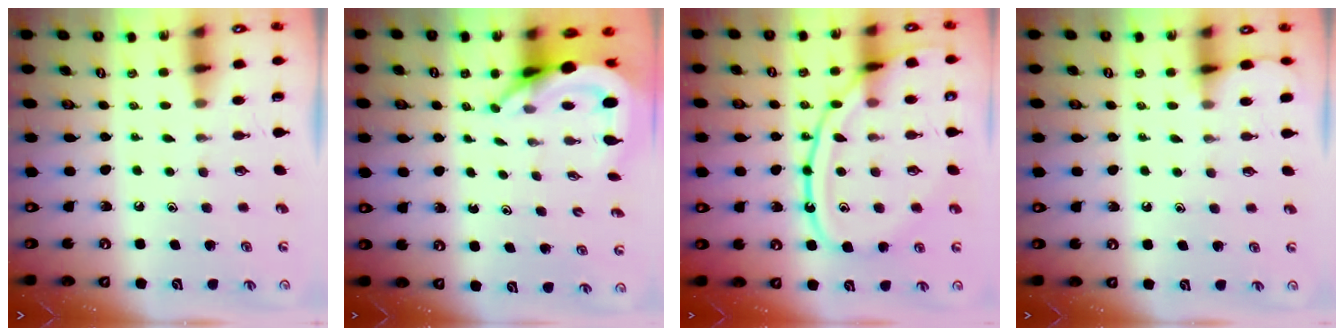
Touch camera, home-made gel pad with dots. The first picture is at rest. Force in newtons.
{"total": 6.6, "press": 6.5, "slide": 0.9}
{"total": 16.6, "press": 16.5, "slide": 1.4}
{"total": 3.8, "press": 3.8, "slide": 0.5}